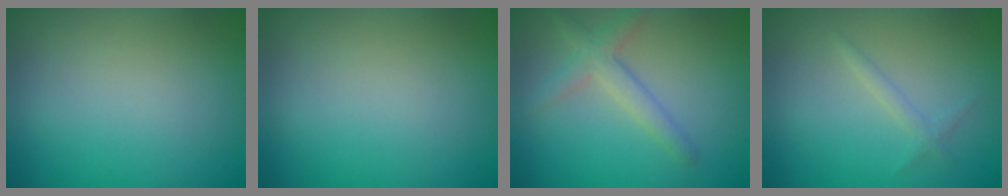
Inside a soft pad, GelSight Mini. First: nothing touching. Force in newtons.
{"total": 0.0}
{"total": 2.7, "press": 2.7, "slide": 0.1}
{"total": 1.1, "press": 1.1, "slide": 0.1}